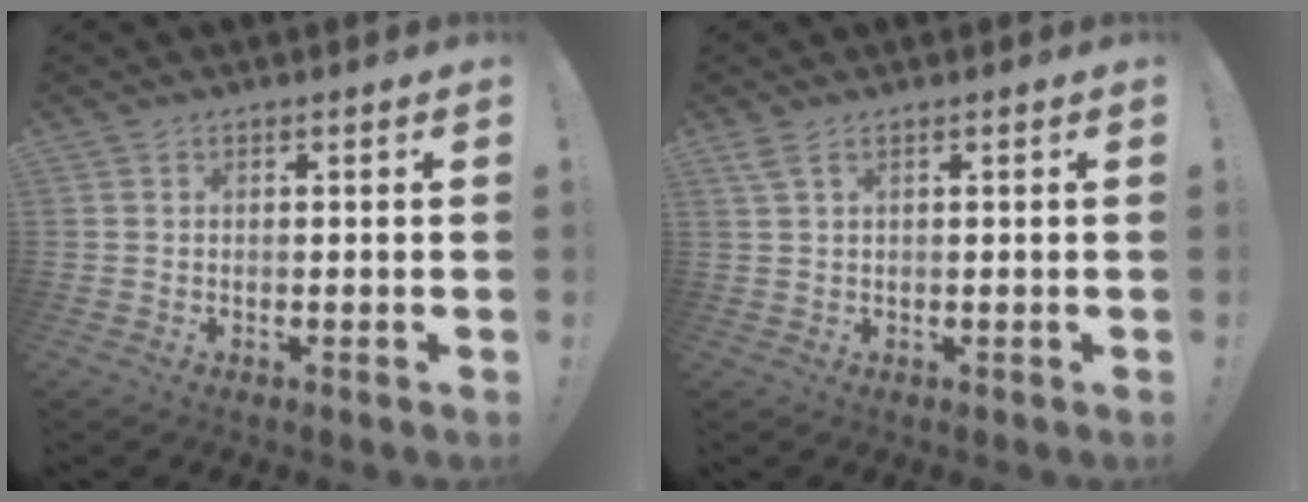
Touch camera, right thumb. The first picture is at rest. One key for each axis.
{"total": 2.4, "fx": 1.2, "fy": 0.5, "fz": 2.0, "tx": -0.049, "ty": 0.003, "tz": 0.023}